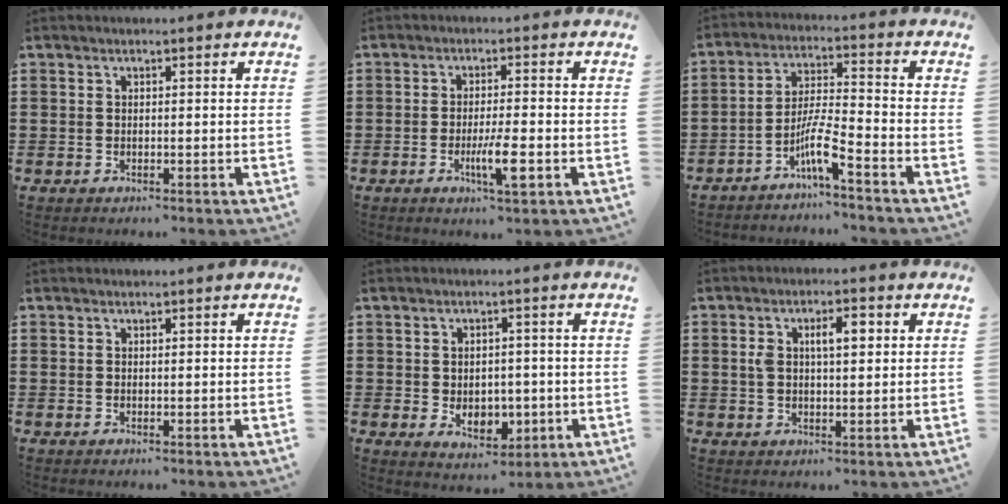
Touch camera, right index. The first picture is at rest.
{"total": 5.9, "force": [-2.1, 0.9, 5.4], "torque": [-0.107, -0.015, -0.038]}
{"total": 6.8, "force": [-4.6, 0.4, 5.1], "torque": [-0.112, -0.010, -0.092]}
{"total": 0.0}
{"total": 4.0, "force": [-0.5, 3.1, 2.6], "torque": [-0.040, 0.003, -0.015]}
{"total": 4.7, "force": [1.1, 2.0, 4.1], "torque": [-0.066, 0.006, 0.012]}